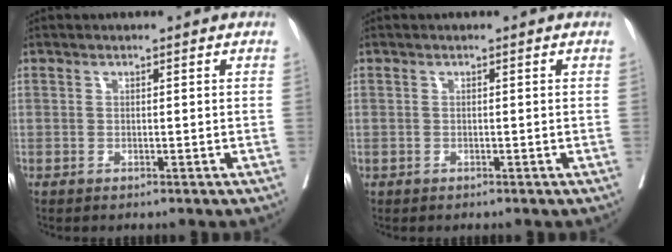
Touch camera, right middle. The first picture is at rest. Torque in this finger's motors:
{"motor_torque": [0.46, -0.26, 0.07, -0.01]}